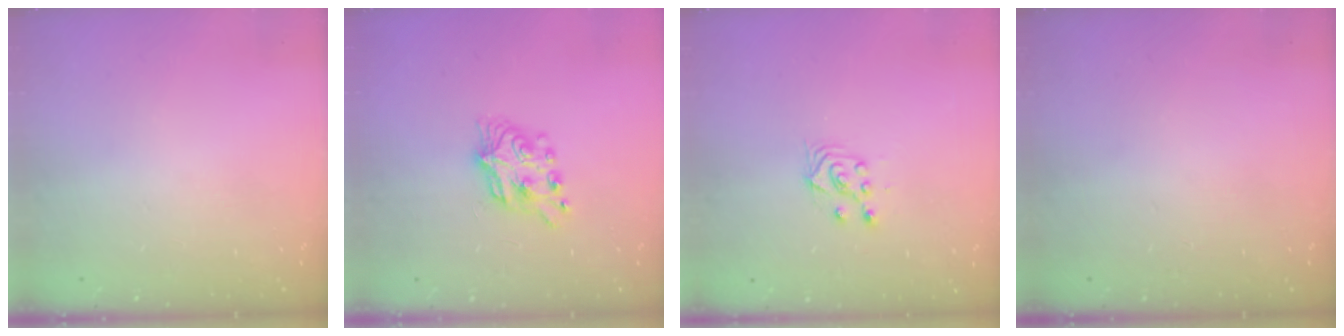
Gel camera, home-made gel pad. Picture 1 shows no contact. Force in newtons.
{"total": 8.1, "press": 8.1, "slide": 0.5}
{"total": 4.0, "press": 3.8, "slide": 1.1}
{"total": 0.0}